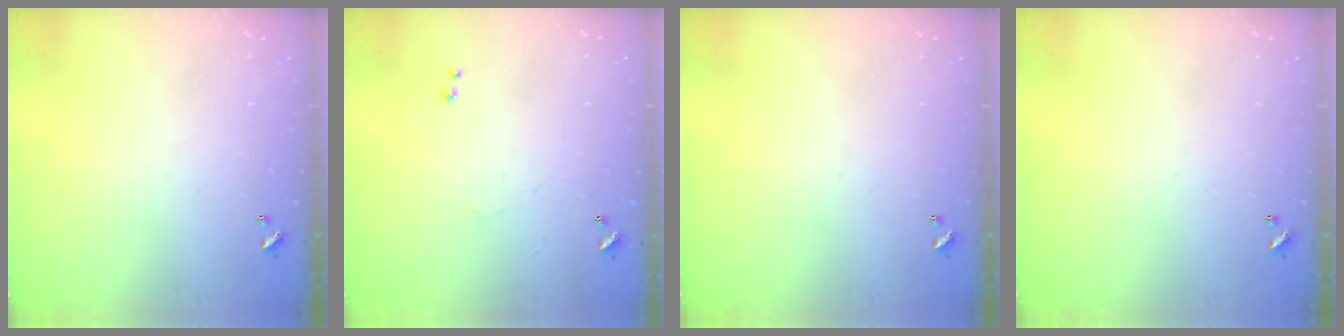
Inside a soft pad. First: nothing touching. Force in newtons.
{"total": 1.0, "press": 0.5, "slide": 0.8}
{"total": 0.0}
{"total": 0.0}